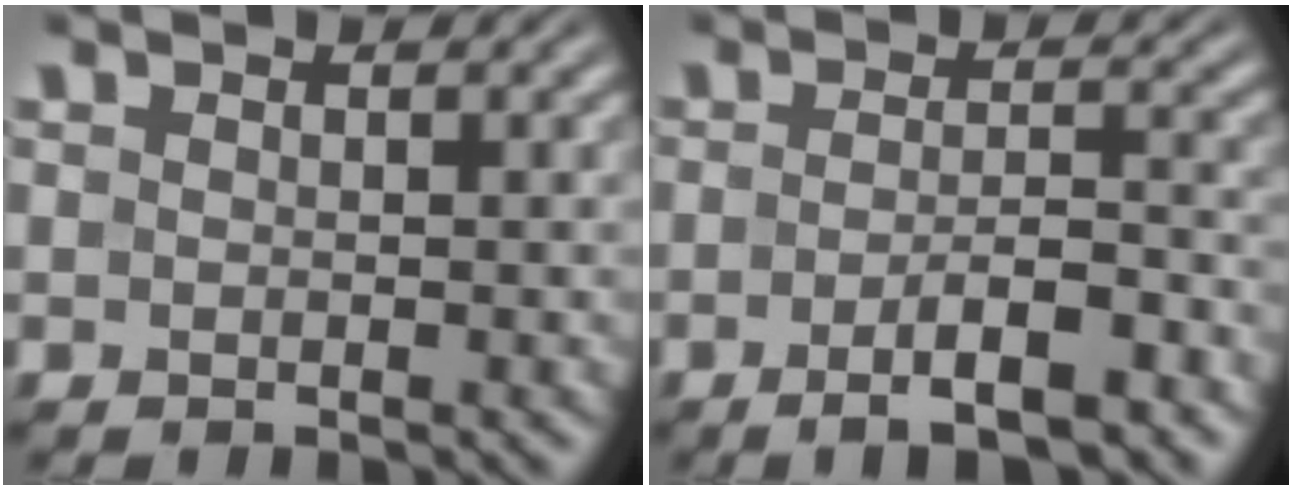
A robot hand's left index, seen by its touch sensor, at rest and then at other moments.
{"total": 5.6, "force": [-3.0, 1.5, 4.5], "torque": [-0.072, 0.002, -0.046]}